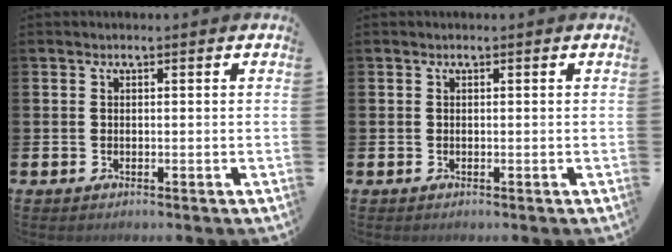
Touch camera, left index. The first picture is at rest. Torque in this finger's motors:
{"motor_torque": [0.01, 0.01, 0.00, 0.00]}